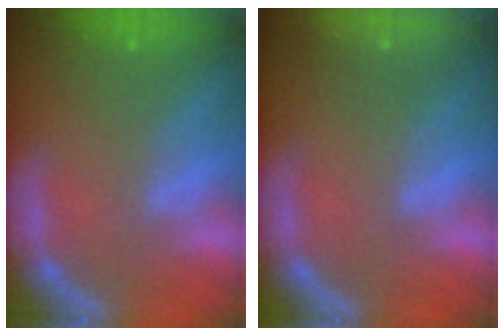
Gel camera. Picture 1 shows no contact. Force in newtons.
{"total": 10.0}